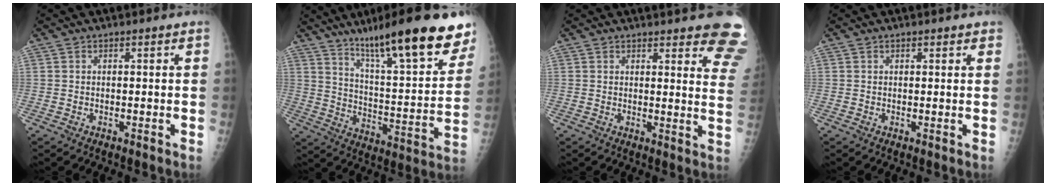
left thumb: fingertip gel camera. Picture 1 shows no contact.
{"total": 24.1, "force": [16.6, 4.5, 16.9], "torque": [-0.225, -0.068, 0.260]}
{"total": 12.6, "force": [10.2, 3.1, 6.6], "torque": [-0.039, -0.059, 0.093]}
{"total": 1.3, "force": [1.0, 0.6, 0.6], "torque": [-0.002, -0.003, 0.009]}